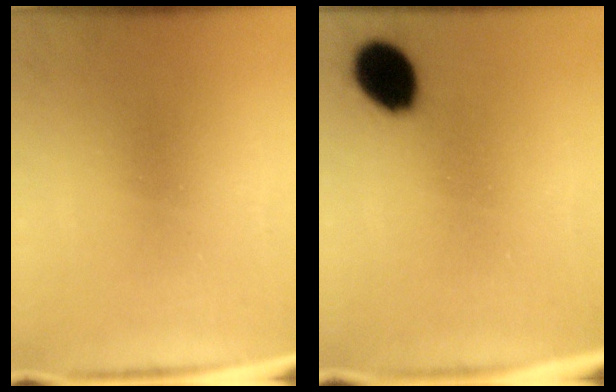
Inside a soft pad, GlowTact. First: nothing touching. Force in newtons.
{"total": 9.4}